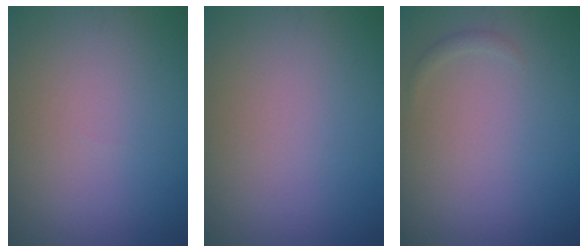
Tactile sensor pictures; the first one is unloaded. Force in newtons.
{"total": 0.0}
{"total": 0.6, "press": 0.6, "slide": 0.0}